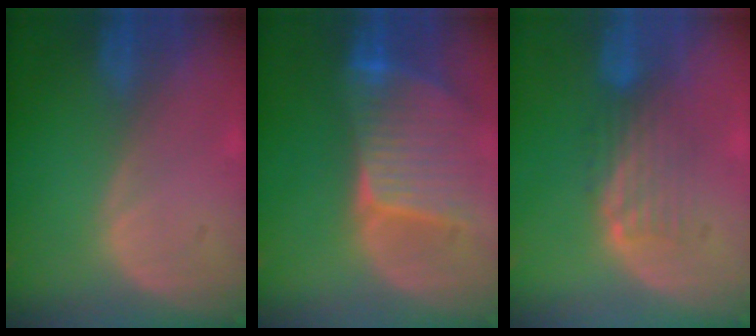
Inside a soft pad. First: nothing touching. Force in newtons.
{"total": 9.3, "press": 8.2, "slide": 4.4}
{"total": 4.8, "press": 4.2, "slide": 2.5}